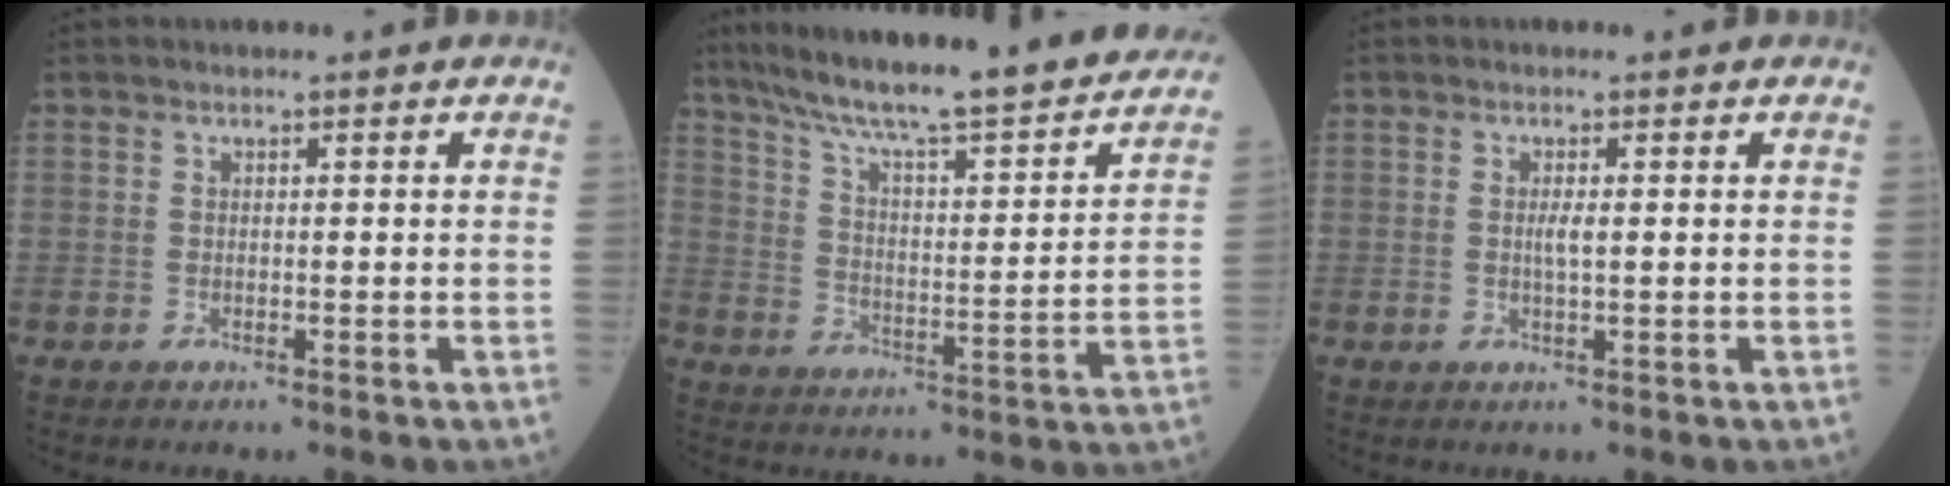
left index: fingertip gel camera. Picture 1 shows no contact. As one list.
[{"total": 30.3, "force": [25.6, 3.2, 15.8], "torque": [-0.249, -0.040, 0.345]}, {"total": 1.5, "force": [0.1, 0.1, 1.5], "torque": [-0.033, -0.001, 0.002]}]